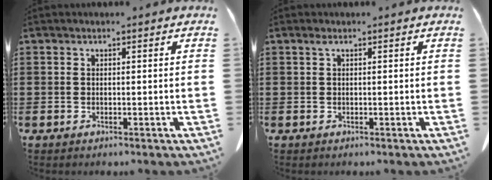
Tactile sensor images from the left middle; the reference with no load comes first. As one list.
[{"total": 0.7, "force": [0.2, 0.1, 0.7], "torque": [-0.015, 0.001, 0.003]}]